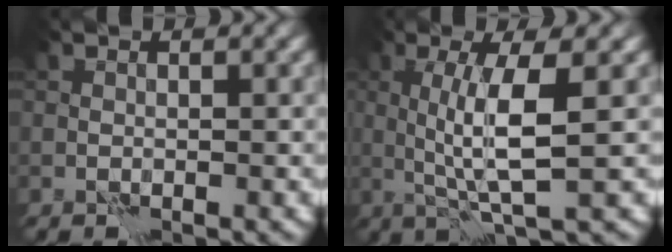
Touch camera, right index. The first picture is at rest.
{"total": 5.2, "force": [0.8, 0.7, 5.1], "torque": [-0.096, -0.001, 0.017]}